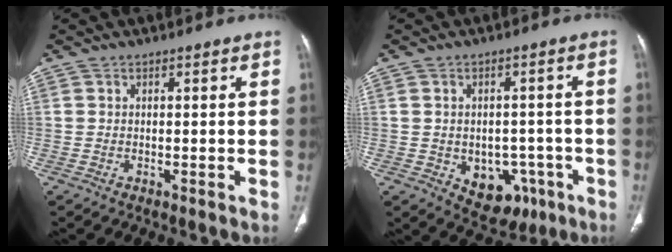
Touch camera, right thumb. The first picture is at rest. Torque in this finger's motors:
{"motor_torque": [0.01, 0.42, 0.29, 0.47, 0.15]}